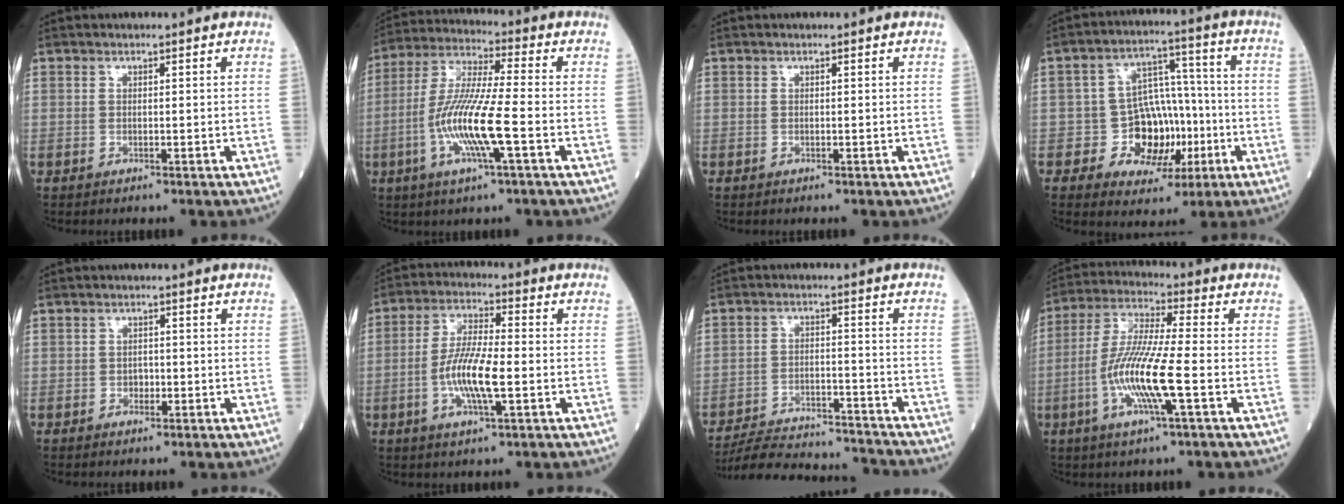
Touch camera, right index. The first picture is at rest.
{"total": 12.6, "force": [-3.5, 0.6, 12.1], "torque": [-0.246, -0.005, -0.071]}
{"total": 0.0}
{"total": 9.7, "force": [-2.5, 7.9, 5.0], "torque": [-0.062, 0.031, -0.031]}
{"total": 1.5, "force": [-0.5, 1.2, 0.8], "torque": [-0.007, 0.005, -0.008]}
{"total": 9.3, "force": [-2.1, 1.7, 8.9], "torque": [-0.175, -0.001, -0.043]}
{"total": 15.6, "force": [-15.0, 2.1, 3.7], "torque": [-0.071, 0.004, -0.221]}
{"total": 12.0, "force": [-3.3, 0.4, 11.5], "torque": [-0.235, -0.006, -0.068]}